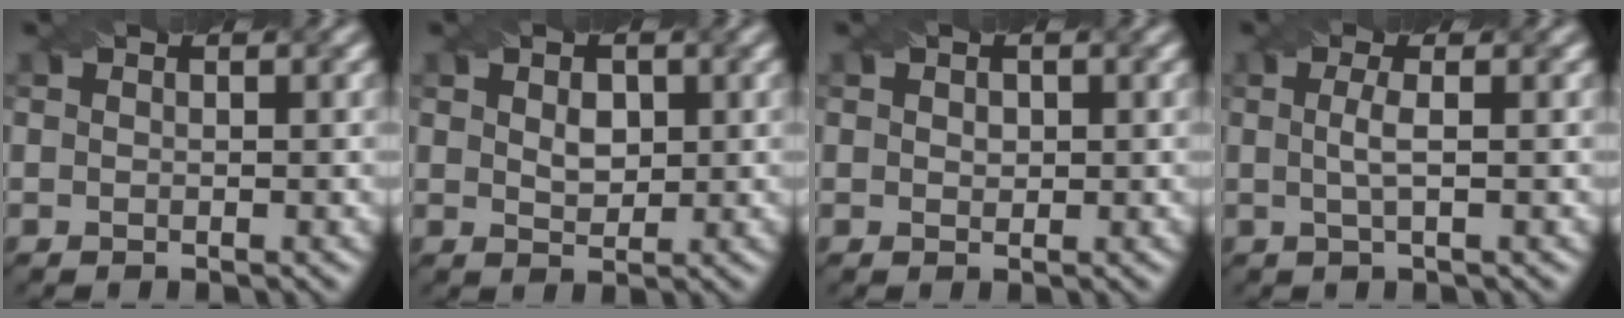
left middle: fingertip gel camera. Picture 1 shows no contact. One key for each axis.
{"total": 1.9, "fx": 0.6, "fy": 1.3, "fz": 1.2, "tx": -0.021, "ty": -0.001, "tz": 0.012}
{"total": 0.8, "fx": 0.2, "fy": 0.7, "fz": 0.5, "tx": -0.008, "ty": -0.002, "tz": 0.005}
{"total": 1.9, "fx": 0.0, "fy": 0.4, "fz": 1.8, "tx": -0.038, "ty": 0.003, "tz": -0.001}